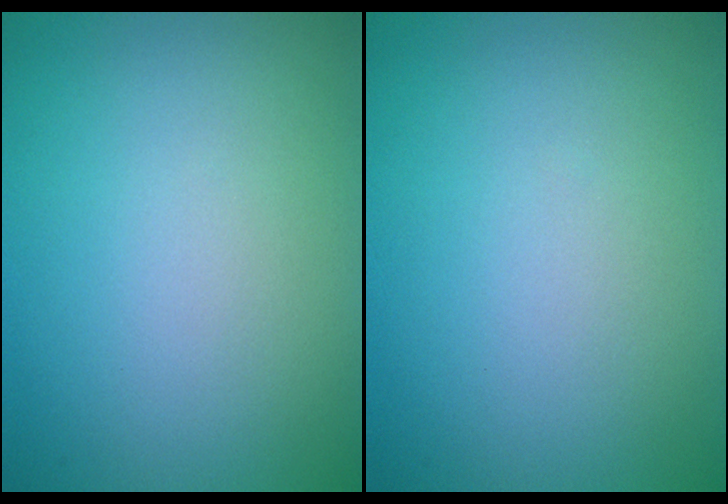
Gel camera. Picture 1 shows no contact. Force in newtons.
{"total": 0.0}